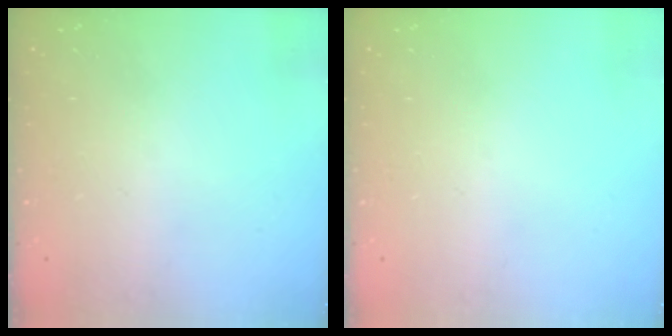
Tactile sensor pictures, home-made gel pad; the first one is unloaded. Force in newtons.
{"total": 0.0}